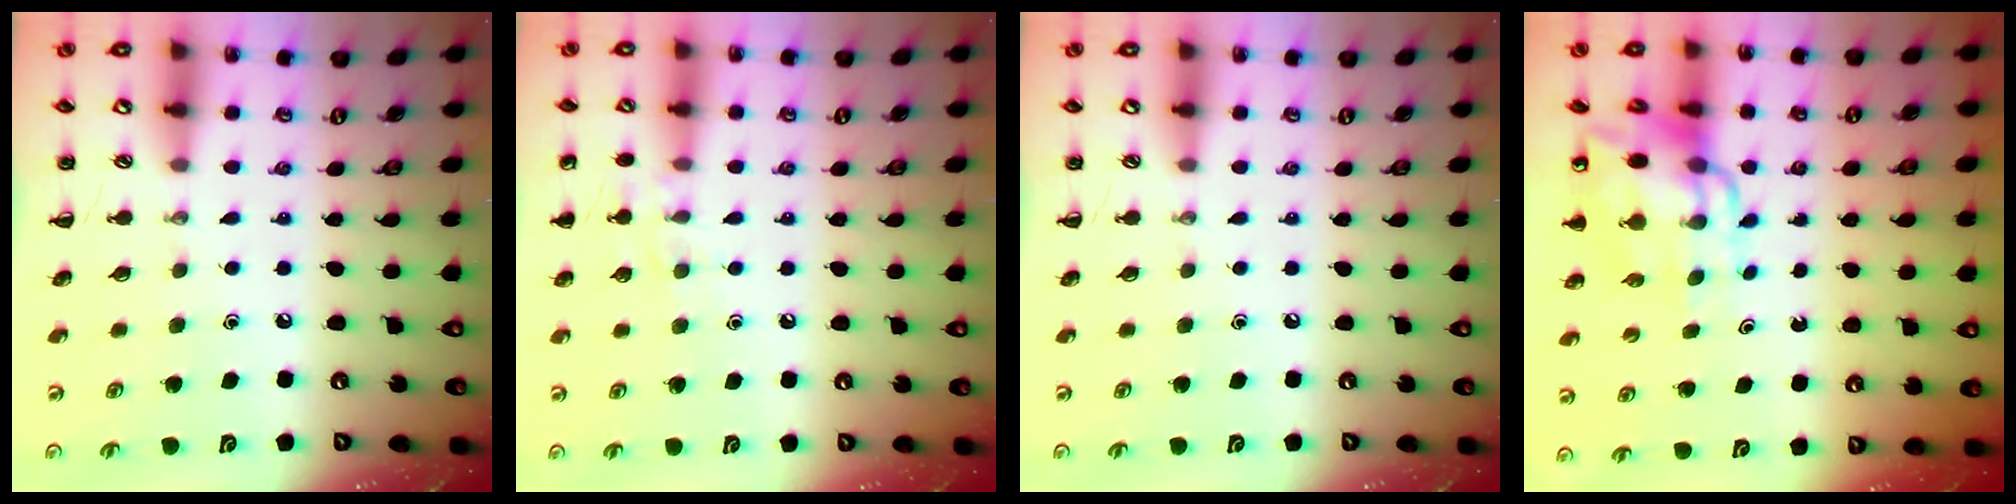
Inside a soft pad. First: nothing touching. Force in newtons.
{"total": 7.3, "press": 7.2, "slide": 1.5}
{"total": 0.0}
{"total": 11.9, "press": 11.4, "slide": 3.3}